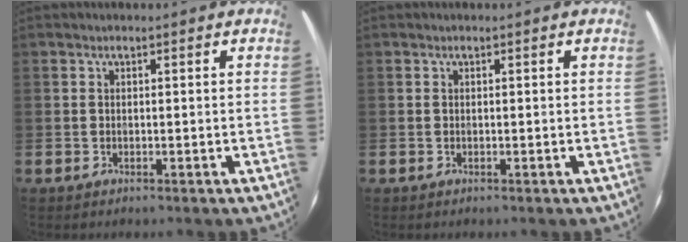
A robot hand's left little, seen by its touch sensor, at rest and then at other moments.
{"total": 0.0}